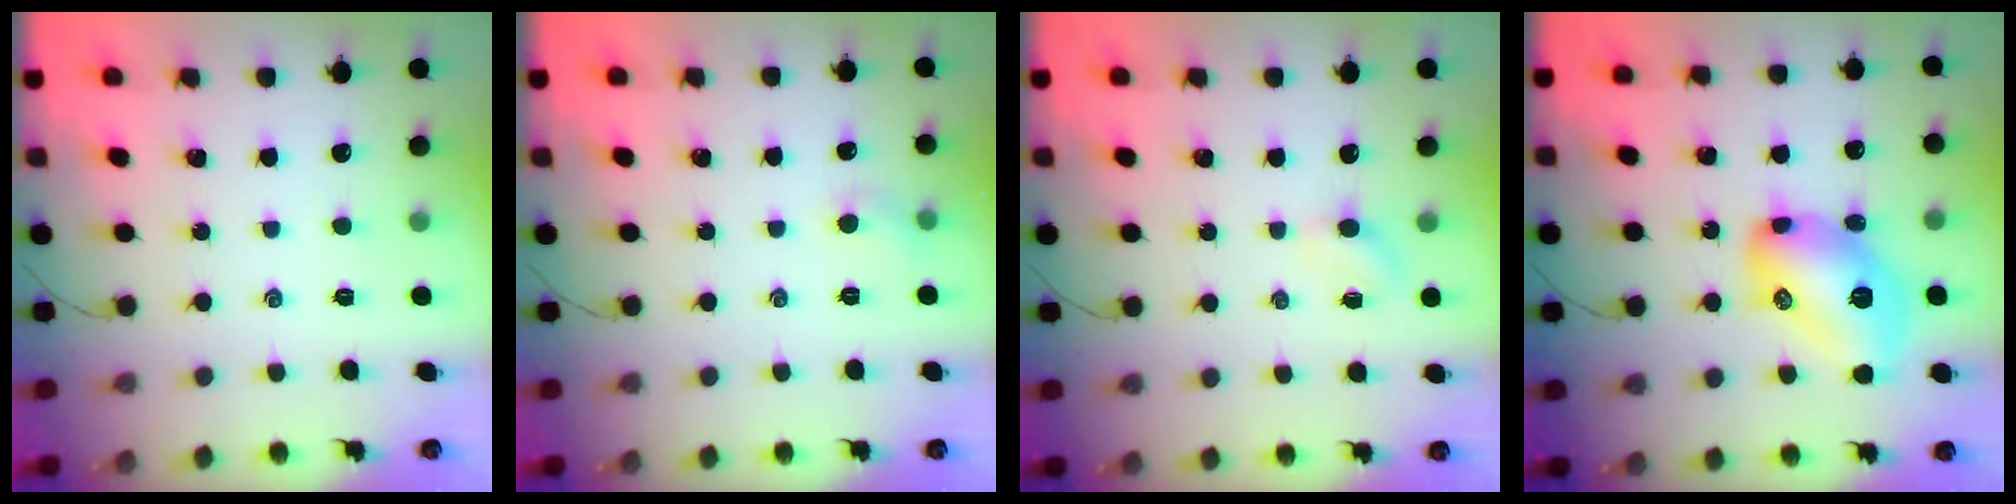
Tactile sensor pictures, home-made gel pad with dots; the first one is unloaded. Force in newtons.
{"total": 4.5, "press": 4.2, "slide": 1.6}
{"total": 2.1, "press": 2.0, "slide": 0.7}
{"total": 16.6, "press": 16.6, "slide": 0.4}